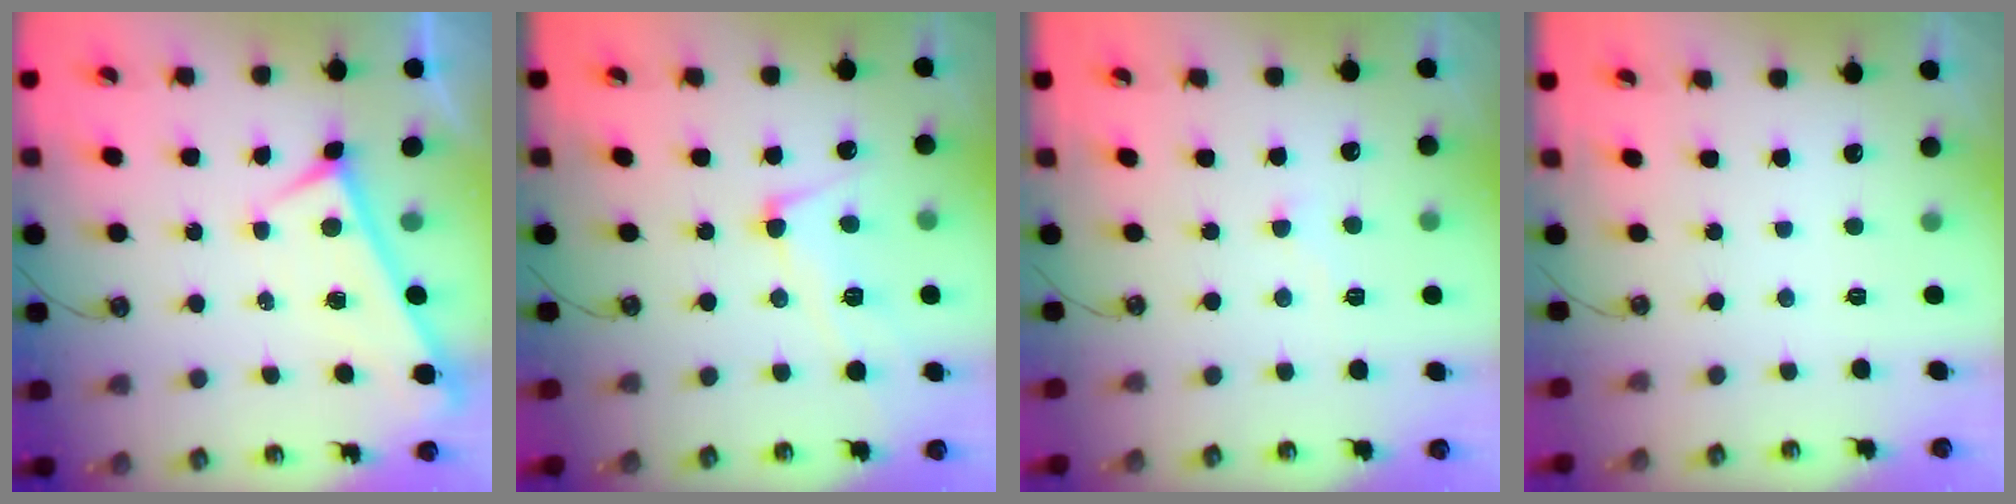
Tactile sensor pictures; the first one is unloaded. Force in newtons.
{"total": 4.2, "press": 4.0, "slide": 1.0}
{"total": 2.7, "press": 2.7, "slide": 0.5}
{"total": 0.0}